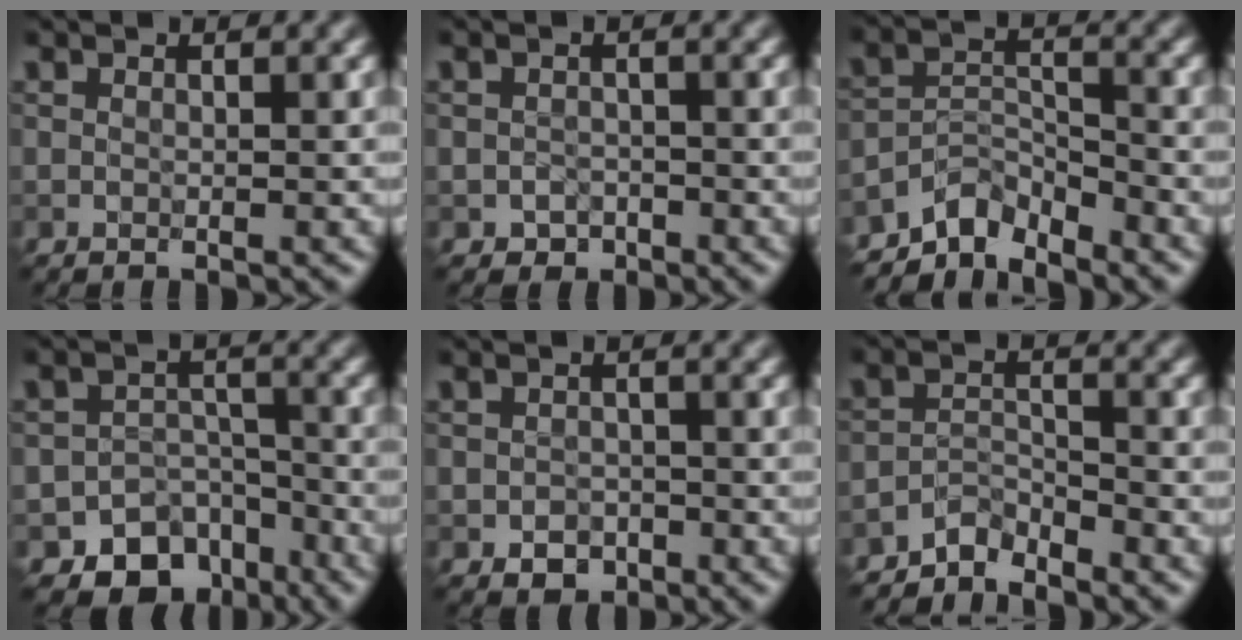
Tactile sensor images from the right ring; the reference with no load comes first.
{"total": 1.5, "force": [-0.8, 1.2, 0.4], "torque": [-0.002, -0.002, -0.015]}
{"total": 4.0, "force": [-3.7, 1.2, 1.0], "torque": [-0.010, 0.004, -0.078]}
{"total": 8.5, "force": [-5.9, 5.8, 2.0], "torque": [-0.001, -0.008, -0.081]}
{"total": 2.1, "force": [-1.0, 1.6, 0.9], "torque": [-0.010, -0.004, -0.019]}
{"total": 2.4, "force": [-2.3, 0.5, 0.4], "torque": [-0.005, 0.008, -0.052]}